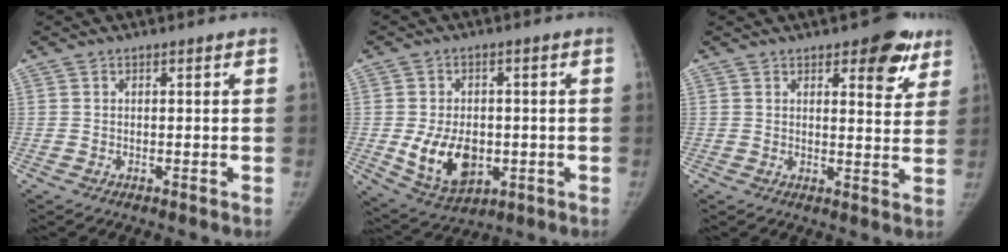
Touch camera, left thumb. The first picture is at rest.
{"total": 11.2, "force": [-1.8, 7.6, 8.1], "torque": [-0.116, -0.005, -0.012]}
{"total": 8.4, "force": [4.9, 3.7, 5.8], "torque": [-0.038, -0.023, 0.058]}